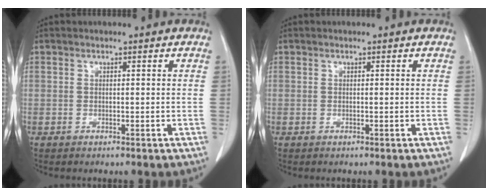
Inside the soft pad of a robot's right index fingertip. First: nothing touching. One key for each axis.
{"total": 0.0}